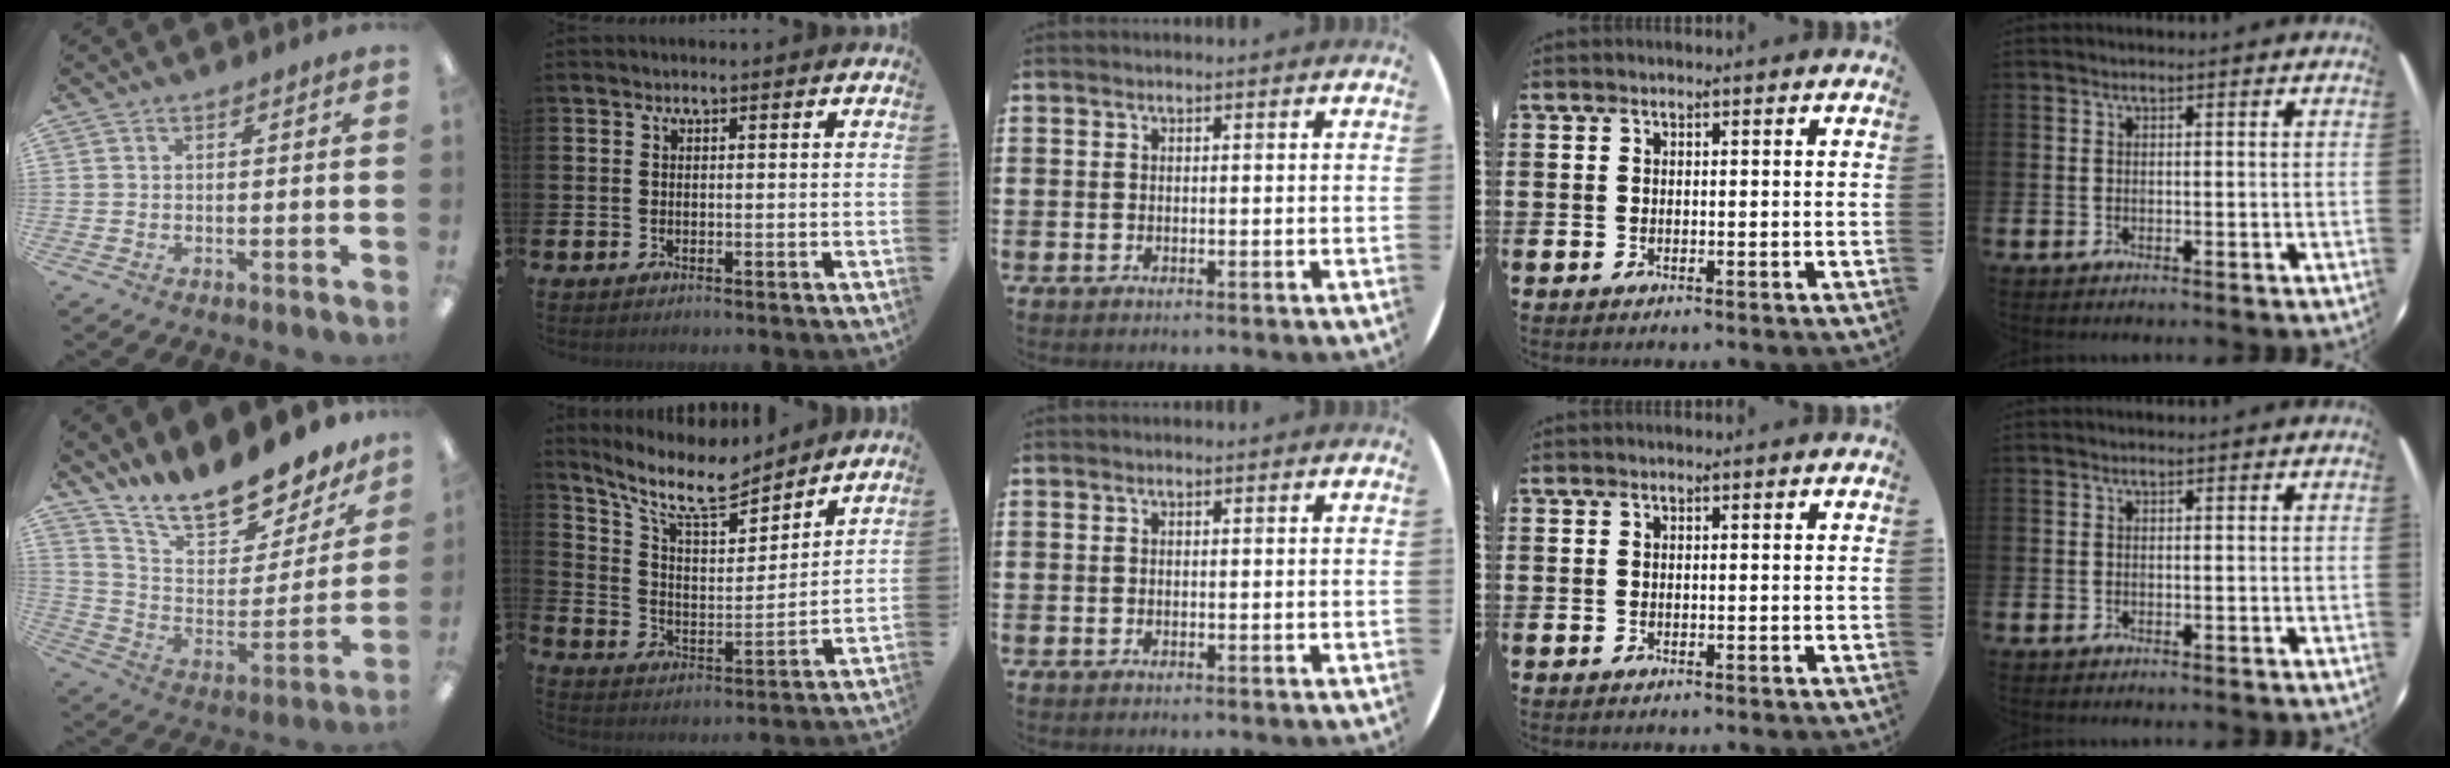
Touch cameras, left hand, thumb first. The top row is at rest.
{"thumb": {"total": 15.4, "force": [13.9, 4.2, 5.3], "torque": [-0.100, -0.115, 0.241]}, "index": {"total": 10.1, "force": [8.6, 2.9, 4.4], "torque": [-0.121, -0.049, 0.150]}}